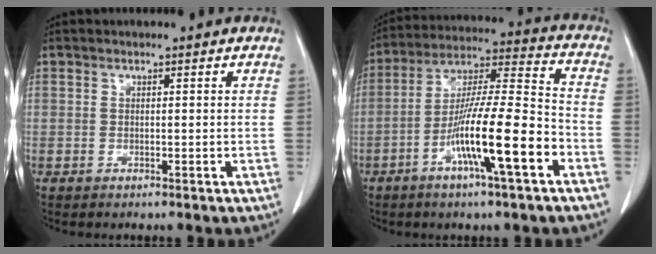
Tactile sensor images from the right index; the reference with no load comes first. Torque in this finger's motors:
{"motor_torque": [1.69, -0.45, 0.91, 0.21]}